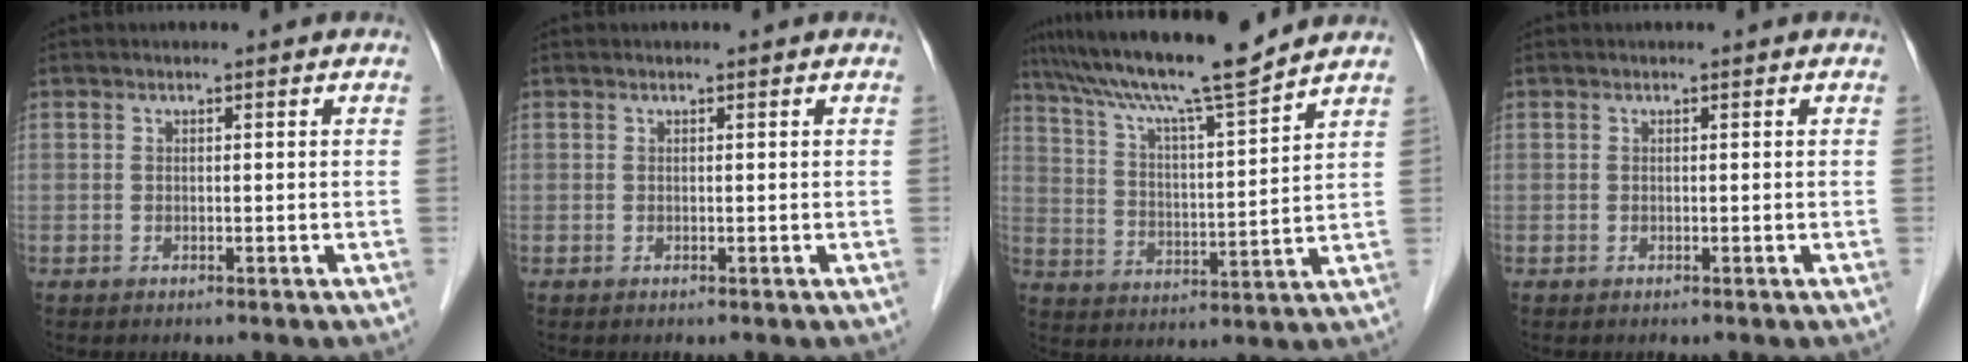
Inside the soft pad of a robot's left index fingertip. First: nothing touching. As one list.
[{"total": 0.0}, {"total": 14.6, "force": [12.6, -0.8, 7.3], "torque": [-0.133, 0.006, 0.210]}, {"total": 0.0}]